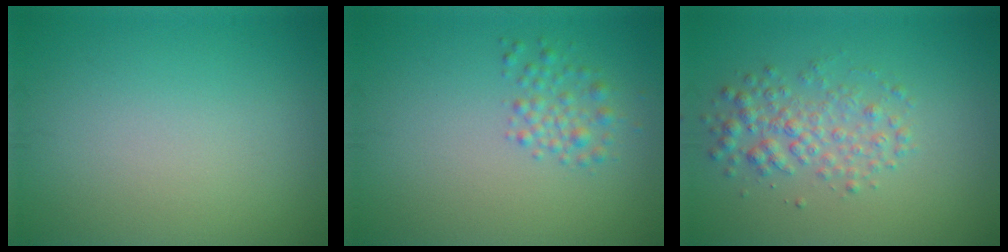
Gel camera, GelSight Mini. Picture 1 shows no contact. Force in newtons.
{"total": 1.8, "press": 1.8, "slide": 0.1}
{"total": 3.0, "press": 3.0, "slide": 0.0}